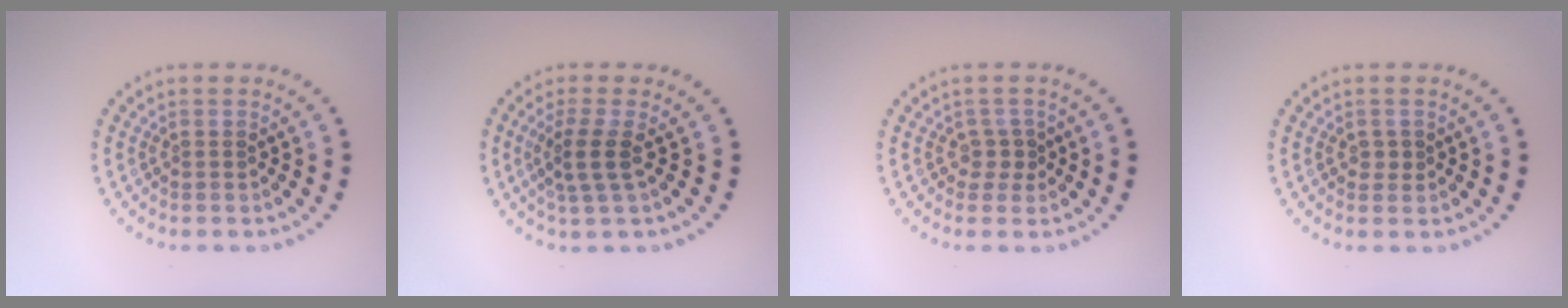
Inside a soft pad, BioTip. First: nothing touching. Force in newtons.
{"total": 2.7, "press": 2.1, "slide": 1.6}
{"total": 1.4, "press": 1.0, "slide": 1.0}
{"total": 0.9, "press": 0.9, "slide": 0.2}